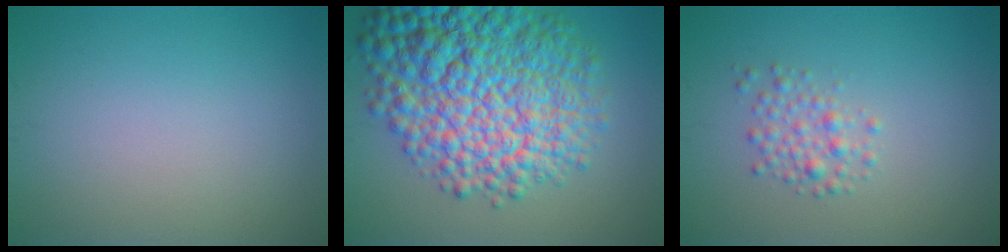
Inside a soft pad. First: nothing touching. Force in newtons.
{"total": 14.0, "press": 14.0, "slide": 0.4}
{"total": 2.1, "press": 2.1, "slide": 0.1}